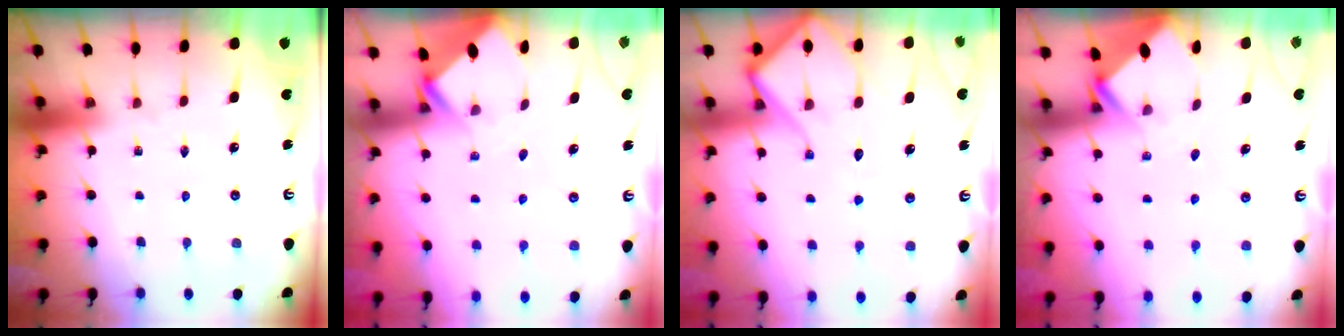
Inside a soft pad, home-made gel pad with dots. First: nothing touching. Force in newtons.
{"total": 2.5, "press": 2.5, "slide": 0.2}
{"total": 10.5, "press": 10.5, "slide": 1.2}
{"total": 2.8, "press": 2.8, "slide": 0.2}